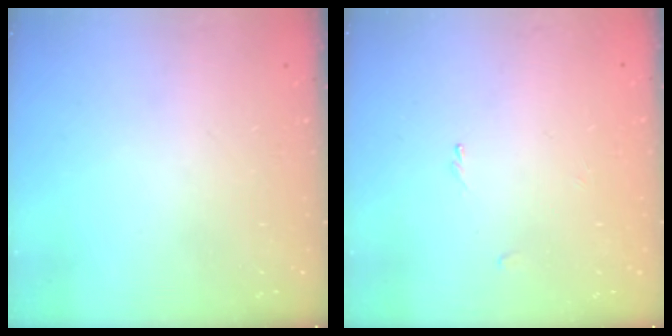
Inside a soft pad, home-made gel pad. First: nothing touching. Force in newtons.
{"total": 0.0}